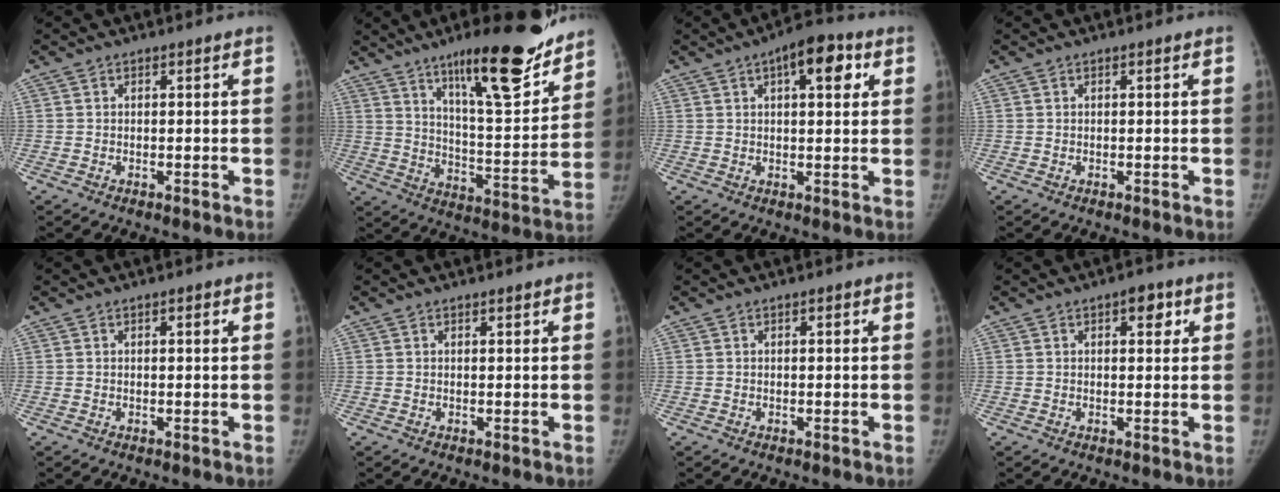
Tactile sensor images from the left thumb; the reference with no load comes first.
{"total": 22.2, "force": [15.3, 5.0, 15.3], "torque": [-0.194, -0.086, 0.241]}
{"total": 8.9, "force": [3.7, 3.7, 7.2], "torque": [-0.081, 0.004, 0.047]}
{"total": 0.0}
{"total": 1.2, "force": [0.6, 0.3, 1.0], "torque": [-0.015, 0.000, 0.008]}
{"total": 0.9, "force": [0.7, 0.3, 0.4], "torque": [-0.007, -0.005, 0.012]}
{"total": 0.7, "force": [0.4, 0.3, 0.6], "torque": [-0.008, 0.000, 0.006]}
{"total": 3.6, "force": [1.7, 1.8, 2.6], "torque": [-0.019, -0.003, 0.020]}